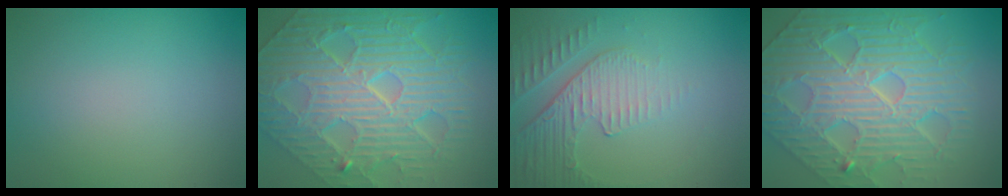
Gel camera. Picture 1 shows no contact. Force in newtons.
{"total": 11.0, "press": 7.5, "slide": 8.1}
{"total": 4.2, "press": 3.0, "slide": 2.9}
{"total": 8.4, "press": 6.9, "slide": 4.9}